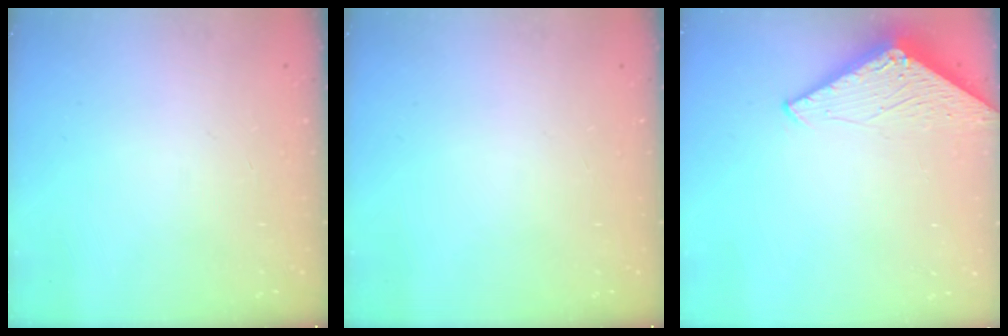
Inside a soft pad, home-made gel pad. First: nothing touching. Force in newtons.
{"total": 0.0}
{"total": 2.9, "press": 2.9, "slide": 0.2}